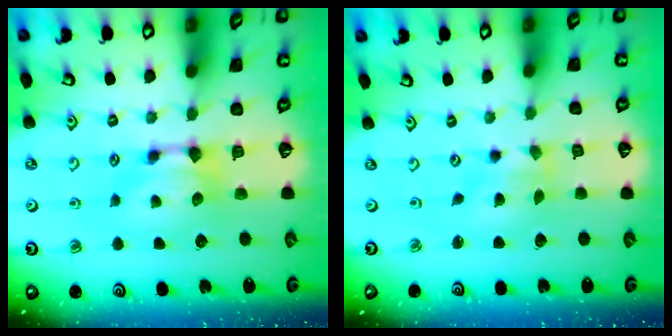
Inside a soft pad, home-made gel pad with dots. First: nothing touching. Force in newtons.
{"total": 2.0, "press": 1.7, "slide": 1.0}